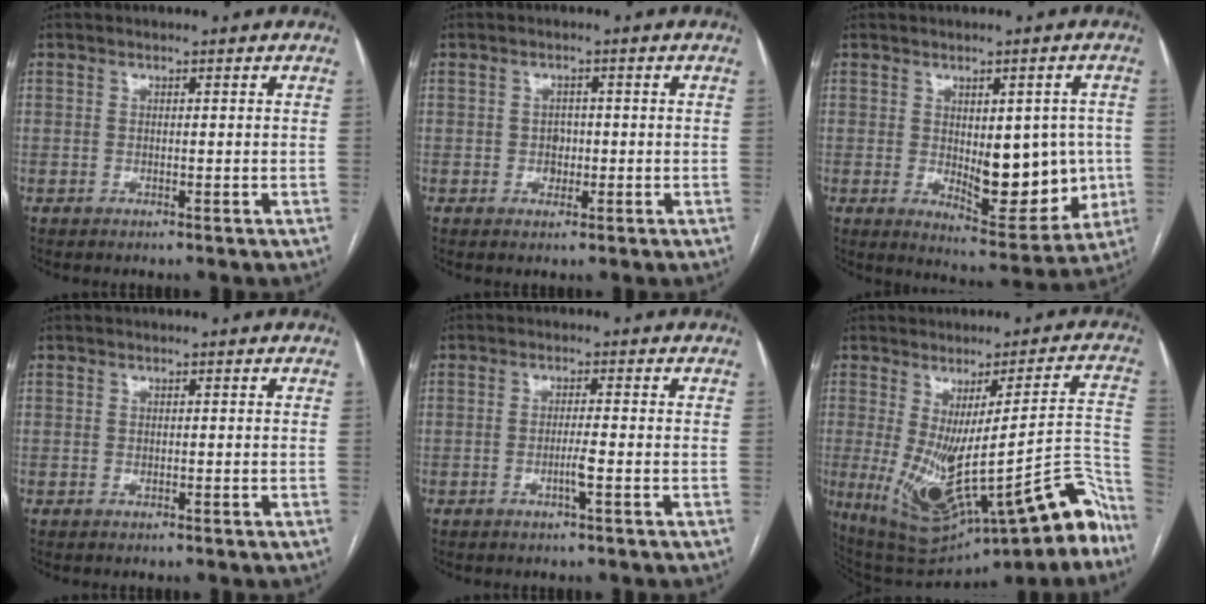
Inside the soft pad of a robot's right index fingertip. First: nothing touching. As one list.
[{"total": 2.0, "force": [-0.3, 1.7, 1.1], "torque": [-0.014, 0.004, -0.002]}, {"total": 11.9, "force": [-0.6, 5.2, 10.7], "torque": [-0.138, -0.004, 0.010]}, {"total": 0.0}, {"total": 2.4, "force": [-0.9, -0.3, 2.2], "torque": [-0.045, -0.003, -0.017]}, {"total": 23.3, "force": [-12.5, 6.0, 18.7], "torque": [-0.202, 0.013, -0.163]}]